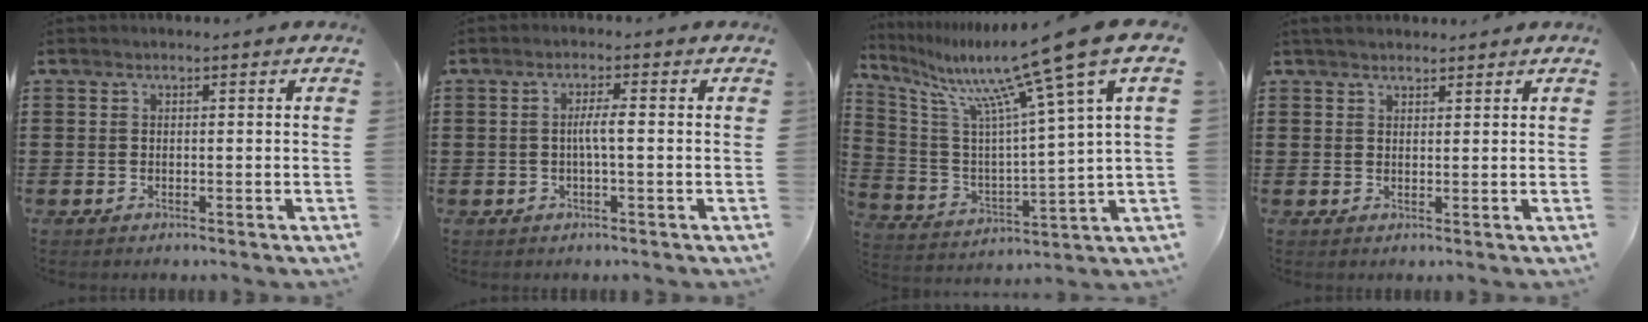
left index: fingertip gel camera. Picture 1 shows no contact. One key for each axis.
{"total": 2.8, "fx": -0.3, "fy": 0.3, "fz": 2.7, "tx": -0.052, "ty": 0.001, "tz": -0.007}
{"total": 14.0, "fx": 10.1, "fy": -0.3, "fz": 9.7, "tx": -0.208, "ty": -0.068, "tz": 0.155}
{"total": 1.7, "fx": 1.5, "fy": 0.5, "fz": 0.3, "tx": -0.009, "ty": 0.005, "tz": 0.030}